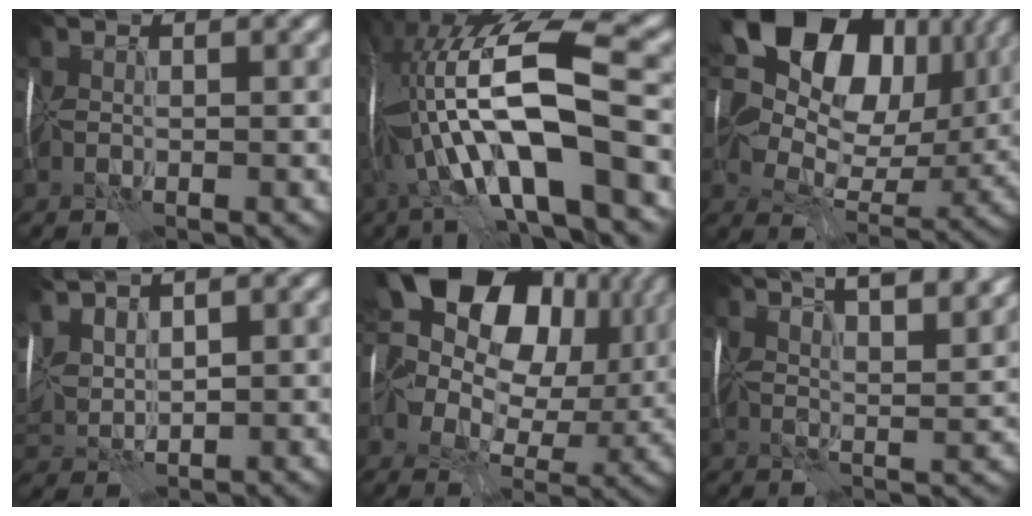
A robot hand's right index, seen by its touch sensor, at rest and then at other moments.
{"total": 14.8, "force": [-1.5, 4.2, 14.1], "torque": [-0.269, 0.030, -0.016]}
{"total": 16.5, "force": [7.9, 10.7, 9.7], "torque": [-0.182, 0.041, 0.141]}
{"total": 4.2, "force": [3.7, 1.1, 1.7], "torque": [-0.075, 0.023, 0.075]}
{"total": 18.6, "force": [6.6, 12.8, 11.7], "torque": [-0.210, 0.038, 0.107]}
{"total": 11.7, "force": [8.3, 3.7, 7.4], "torque": [-0.086, 0.048, 0.093]}